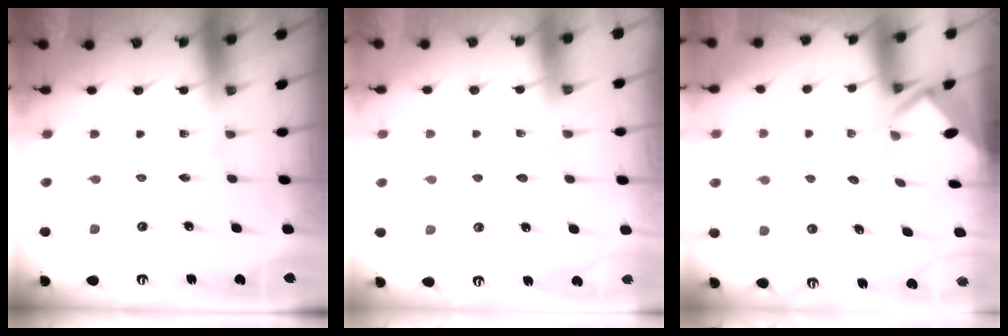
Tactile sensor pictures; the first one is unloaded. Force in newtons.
{"total": 2.5, "press": 2.5, "slide": 0.4}
{"total": 3.9, "press": 3.8, "slide": 0.4}